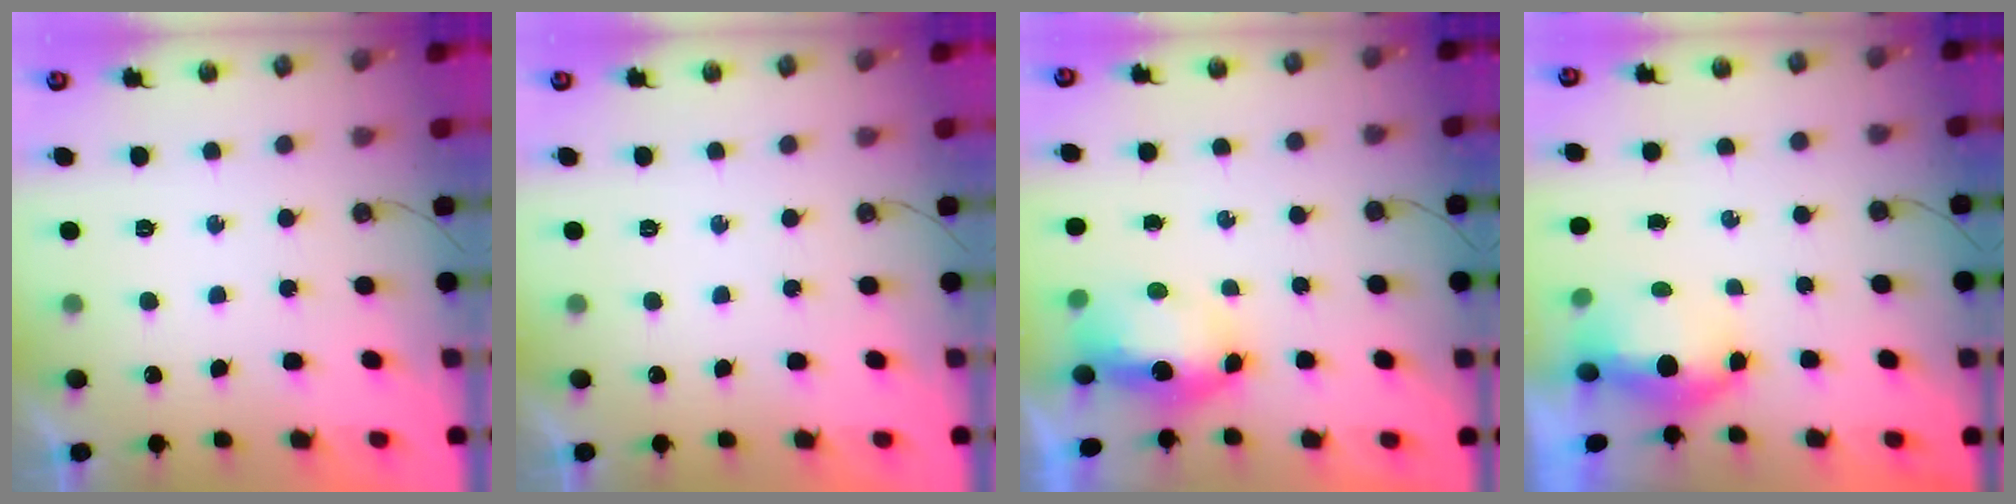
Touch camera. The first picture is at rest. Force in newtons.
{"total": 0.0}
{"total": 7.1, "press": 7.1, "slide": 0.7}
{"total": 7.7, "press": 5.5, "slide": 5.4}